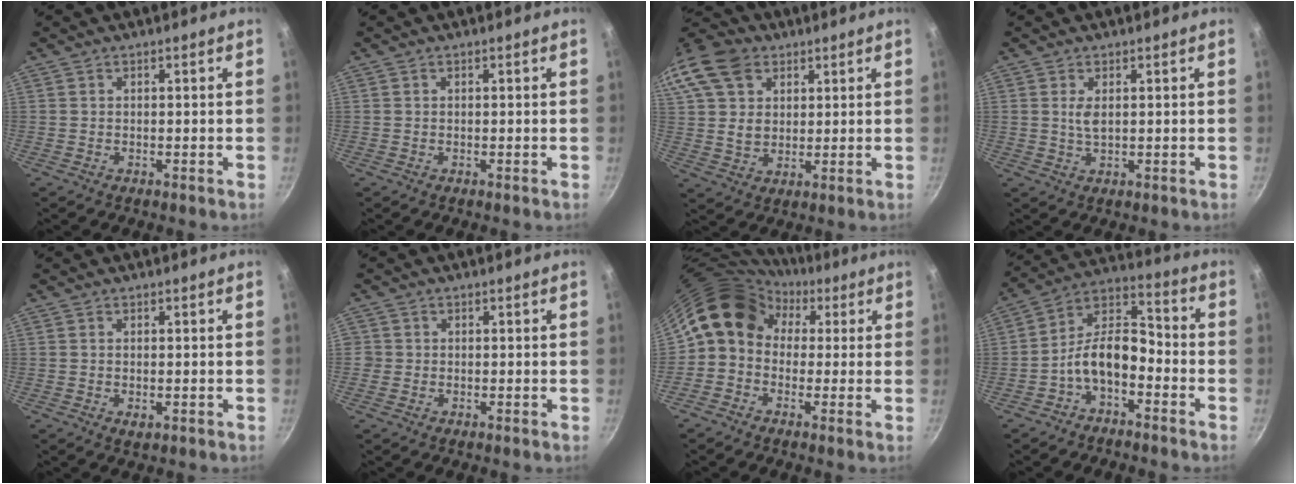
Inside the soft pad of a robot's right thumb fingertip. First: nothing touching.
{"total": 0.0}
{"total": 19.8, "force": [8.5, 14.5, 10.3], "torque": [-0.227, 0.017, 0.154]}
{"total": 2.5, "force": [0.6, 1.1, 2.2], "torque": [-0.040, -0.006, 0.013]}
{"total": 1.7, "force": [-0.3, 0.9, 1.4], "torque": [-0.023, -0.004, -0.003]}
{"total": 1.5, "force": [-0.3, 1.5, 0.2], "torque": [0.003, 0.006, -0.007]}
{"total": 11.3, "force": [2.8, 9.1, 6.1], "torque": [-0.083, 0.027, 0.022]}
{"total": 10.3, "force": [-4.4, 5.6, 7.4], "torque": [-0.120, 0.066, -0.093]}